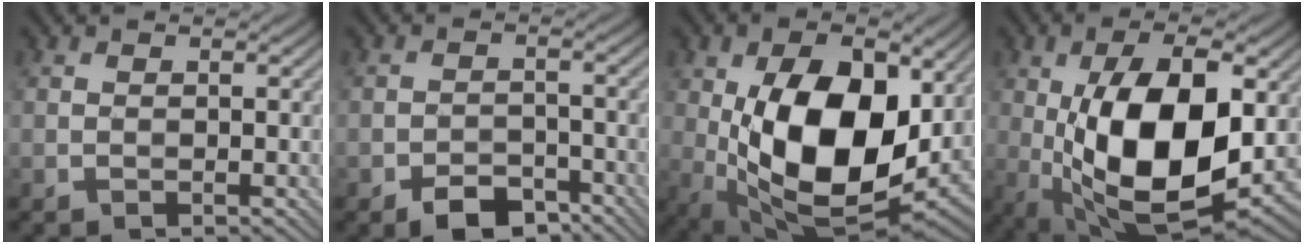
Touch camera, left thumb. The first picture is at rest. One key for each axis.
{"total": 5.3, "fx": -3.7, "fy": 2.7, "fz": 2.6, "tx": -0.041, "ty": -0.003, "tz": -0.068}
{"total": 17.4, "fx": 0.7, "fy": 10.2, "fz": 14.1, "tx": -0.244, "ty": -0.026, "tz": 0.019}
{"total": 16.5, "fx": -0.5, "fy": 8.0, "fz": 14.5, "tx": -0.261, "ty": -0.014, "tz": -0.004}